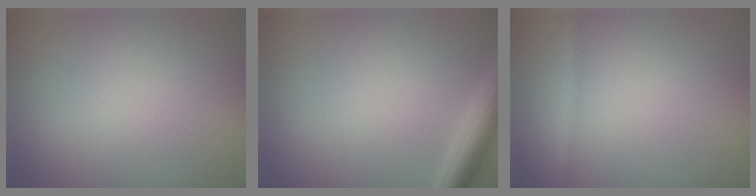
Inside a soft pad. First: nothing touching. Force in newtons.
{"total": 3.4, "press": 3.4, "slide": 0.2}
{"total": 1.2, "press": 1.2, "slide": 0.1}